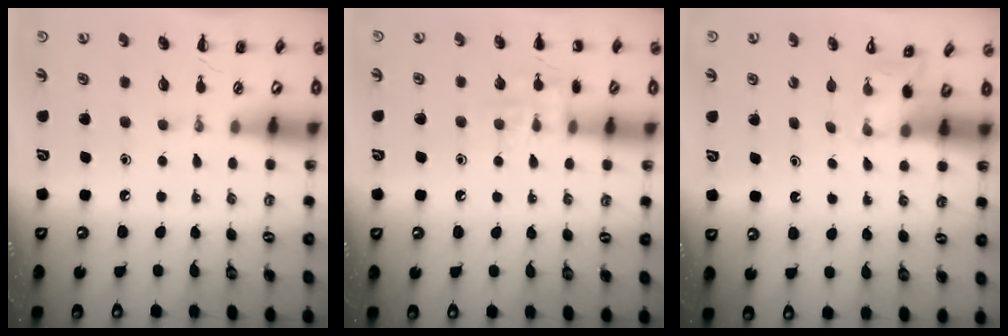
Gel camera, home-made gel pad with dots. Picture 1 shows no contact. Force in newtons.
{"total": 9.2, "press": 9.1, "slide": 1.0}
{"total": 2.7, "press": 2.6, "slide": 0.9}